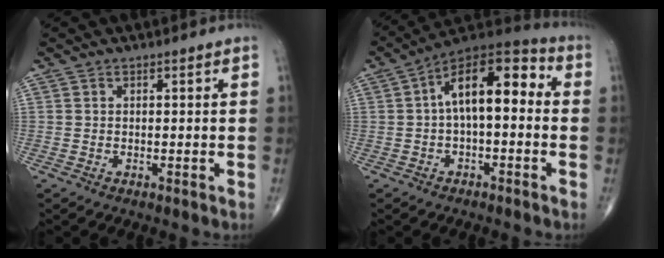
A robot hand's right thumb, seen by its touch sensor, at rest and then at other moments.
{"total": 13.9, "force": [1.0, 6.8, 12.1], "torque": [-0.167, 0.047, 0.002]}